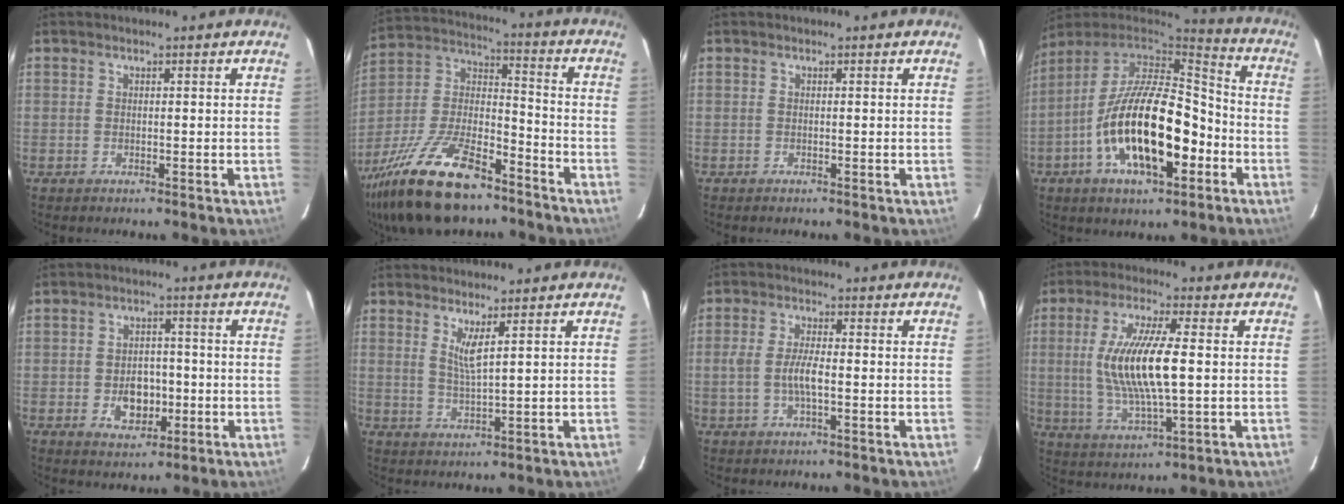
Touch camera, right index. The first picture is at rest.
{"total": 24.3, "force": [-16.7, 9.1, 15.2], "torque": [-0.315, -0.014, -0.289]}
{"total": 0.0}
{"total": 21.3, "force": [-7.2, 9.0, 17.9], "torque": [-0.338, -0.009, -0.126]}
{"total": 6.7, "force": [-1.8, 4.9, 4.2], "torque": [-0.082, 0.006, -0.017]}
{"total": 3.3, "force": [1.8, -0.2, 2.8], "torque": [-0.056, -0.012, 0.031]}
{"total": 4.9, "force": [-1.0, 1.4, 4.6], "torque": [-0.094, 0.002, -0.019]}
{"total": 13.9, "force": [0.6, 3.3, 13.5], "torque": [-0.263, -0.004, 0.019]}